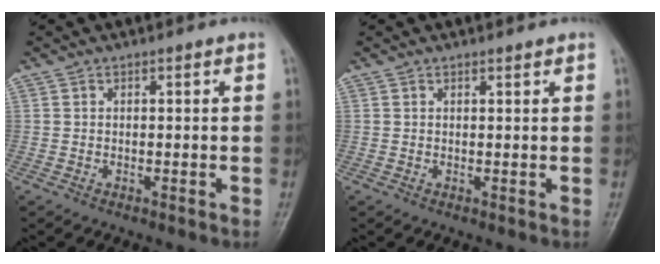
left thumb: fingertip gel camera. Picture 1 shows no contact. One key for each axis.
{"total": 0.6, "fx": 0.5, "fy": 0.1, "fz": 0.2, "tx": -0.006, "ty": -0.005, "tz": 0.008}